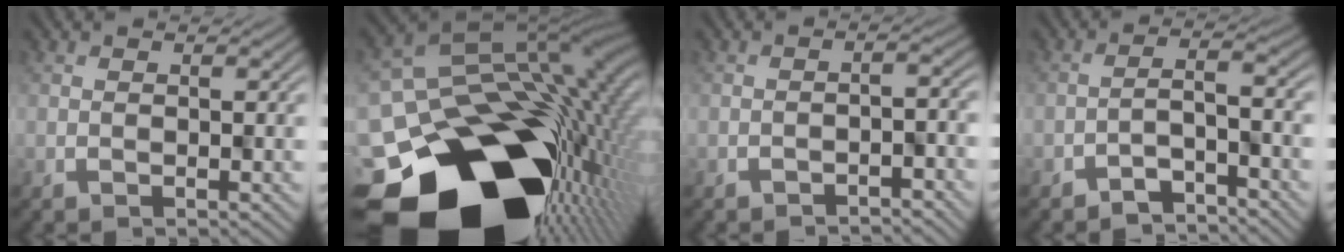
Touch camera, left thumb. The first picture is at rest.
{"total": 21.4, "force": [-8.7, 14.7, 12.9], "torque": [-0.236, -0.063, -0.100]}
{"total": 3.1, "force": [-2.7, 0.5, 1.5], "torque": [-0.018, 0.002, -0.039]}
{"total": 4.2, "force": [-3.7, 0.8, 2.0], "torque": [-0.028, 0.004, -0.065]}